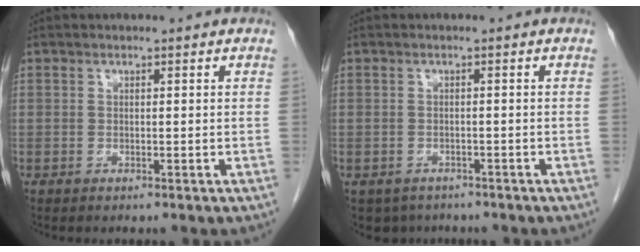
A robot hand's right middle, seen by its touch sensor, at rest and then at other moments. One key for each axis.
{"total": 4.2, "fx": -3.2, "fy": 2.7, "fz": 0.5, "tx": 0.000, "ty": 0.003, "tz": -0.044}